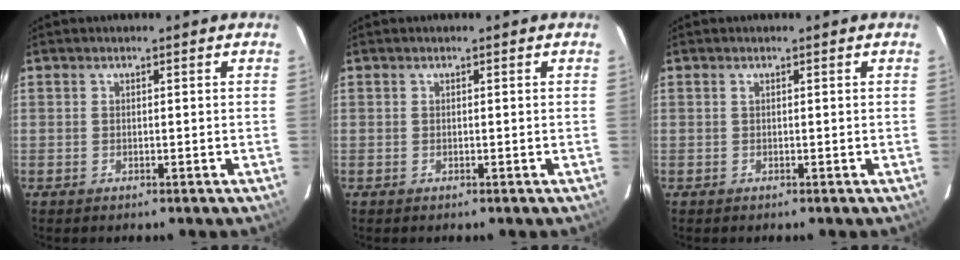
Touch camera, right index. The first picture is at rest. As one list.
[{"total": 0.0}, {"total": 0.0}]